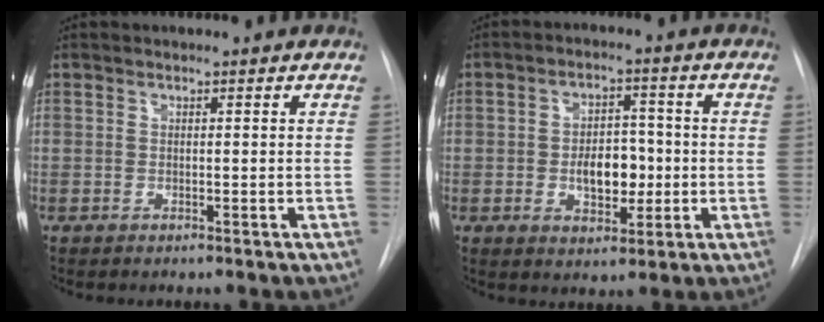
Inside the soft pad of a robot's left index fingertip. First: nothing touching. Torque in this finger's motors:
{"motor_torque": [1.40, 0.05, 0.55, 0.13]}